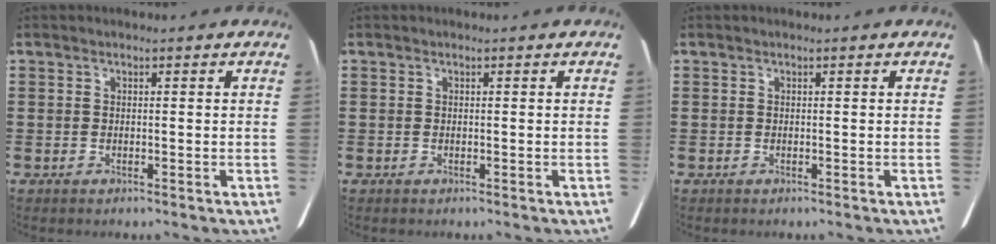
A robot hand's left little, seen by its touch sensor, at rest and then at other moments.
{"total": 0.0}
{"total": 0.0}